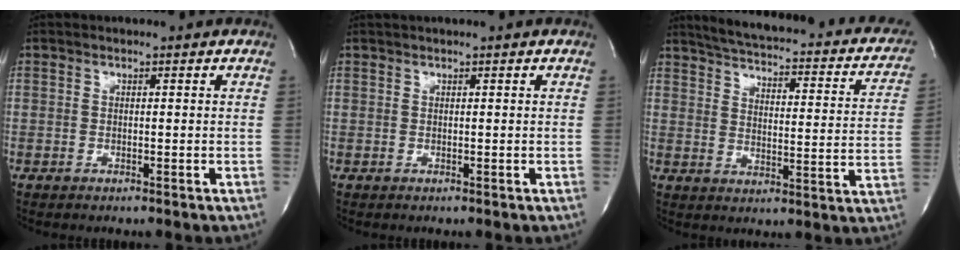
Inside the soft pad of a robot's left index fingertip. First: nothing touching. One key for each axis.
{"total": 0.9, "fx": 0.7, "fy": -0.2, "fz": 0.5, "tx": -0.011, "ty": 0.014, "tz": 0.019}
{"total": 24.1, "fx": 20.2, "fy": 6.1, "fz": 11.8, "tx": -0.166, "ty": -0.015, "tz": 0.234}